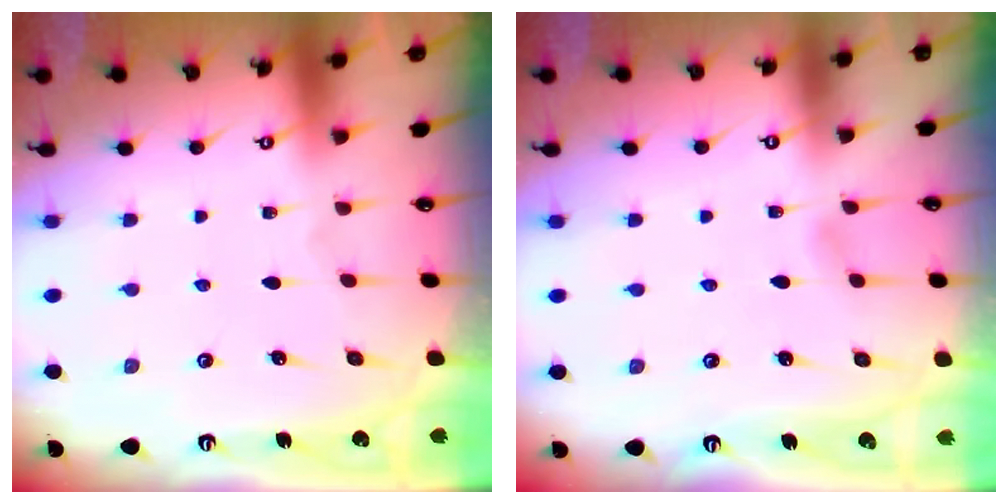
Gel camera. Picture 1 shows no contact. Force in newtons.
{"total": 2.0, "press": 2.0, "slide": 0.2}